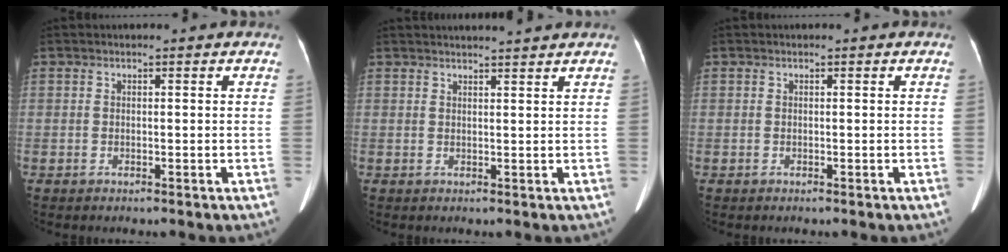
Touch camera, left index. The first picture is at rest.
{"total": 5.4, "force": [5.1, -0.6, 1.7], "torque": [-0.021, 0.017, 0.060]}
{"total": 0.0}